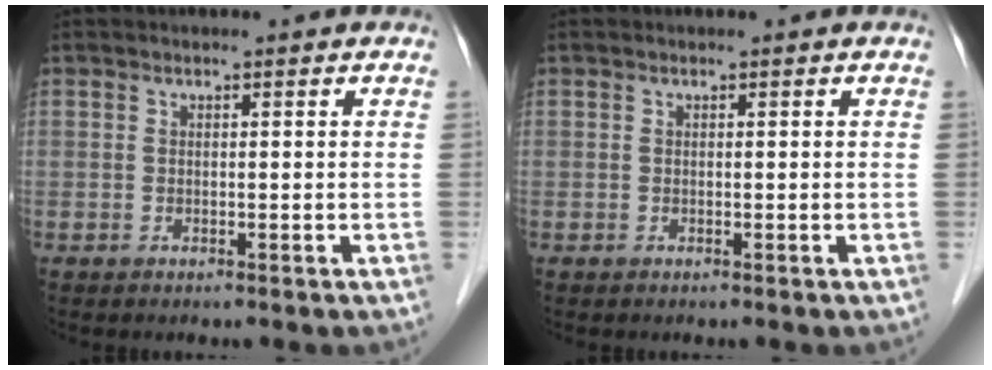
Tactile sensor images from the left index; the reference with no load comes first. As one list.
[{"total": 0.0}]